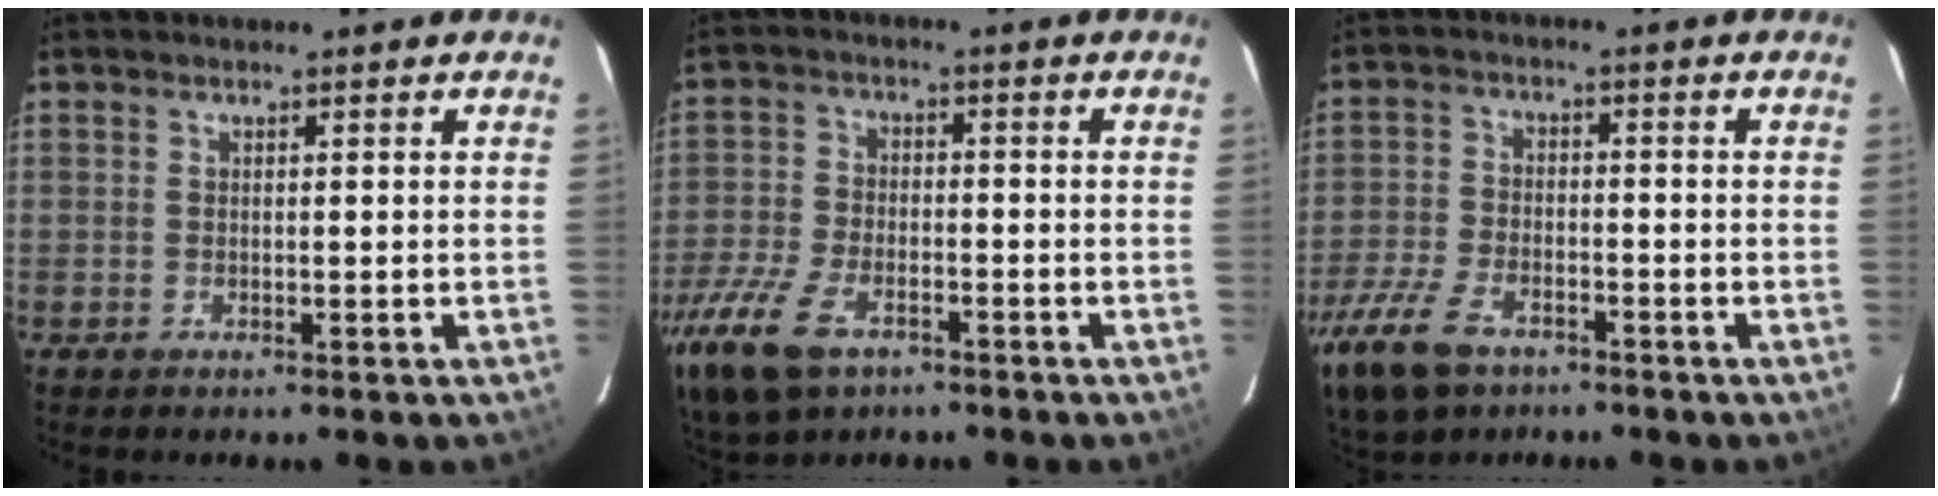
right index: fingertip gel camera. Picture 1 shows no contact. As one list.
[{"total": 17.3, "force": [-10.1, 9.3, 10.4], "torque": [-0.271, -0.031, -0.194]}, {"total": 13.4, "force": [-8.6, 7.1, 7.4], "torque": [-0.196, -0.022, -0.166]}]